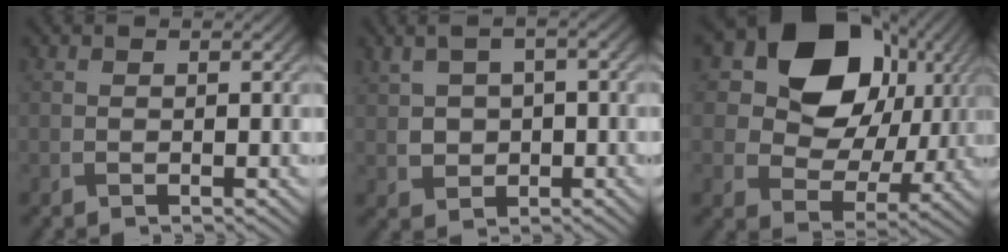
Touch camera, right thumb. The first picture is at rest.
{"total": 4.7, "force": [0.5, 3.3, 3.4], "torque": [-0.079, -0.001, 0.016]}
{"total": 16.3, "force": [6.0, 12.2, 9.1], "torque": [-0.165, 0.024, 0.110]}